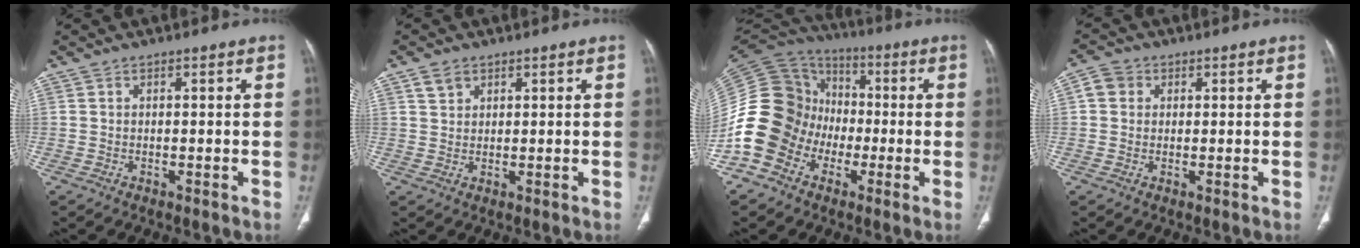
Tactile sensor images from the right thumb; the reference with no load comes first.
{"total": 2.8, "force": [1.7, 1.9, 1.1], "torque": [-0.013, -0.004, 0.034]}
{"total": 18.0, "force": [-5.5, 15.2, 7.9], "torque": [-0.146, 0.065, -0.106]}
{"total": 3.4, "force": [0.8, 3.1, 1.3], "torque": [-0.013, 0.006, 0.011]}